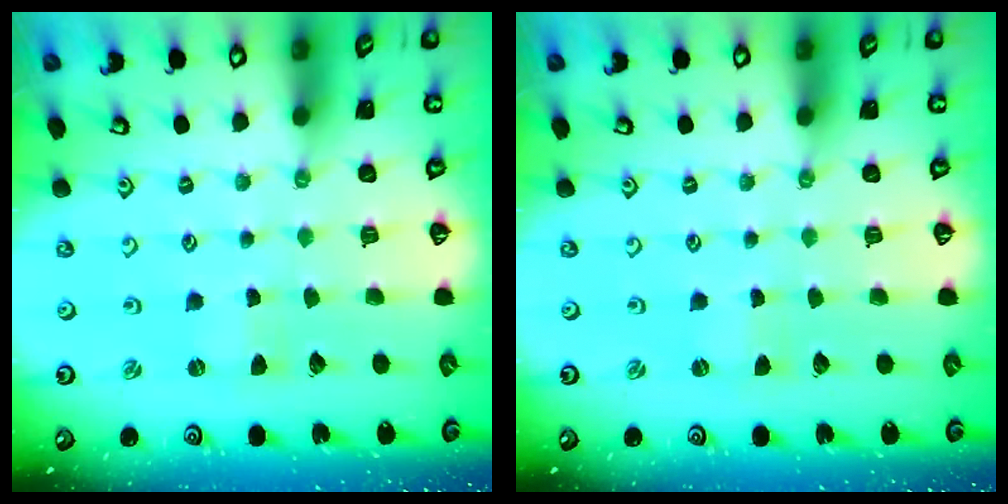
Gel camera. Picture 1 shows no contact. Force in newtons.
{"total": 0.0}